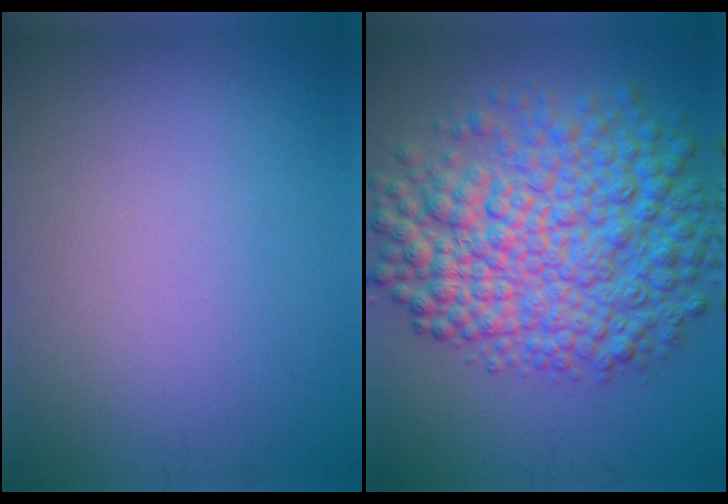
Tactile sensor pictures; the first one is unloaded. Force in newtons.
{"total": 10.9, "press": 10.9, "slide": 0.1}